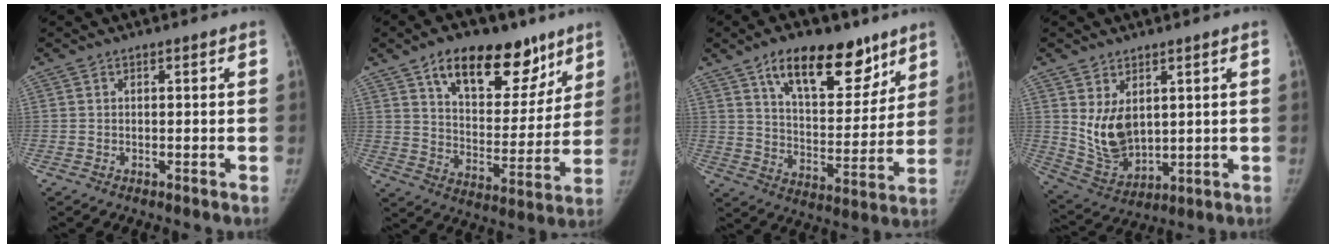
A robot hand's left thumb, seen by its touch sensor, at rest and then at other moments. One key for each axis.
{"total": 21.0, "fx": 12.7, "fy": 11.0, "fz": 12.5, "tx": -0.132, "ty": -0.045, "tz": 0.201}
{"total": 18.8, "fx": 11.7, "fy": 9.0, "fz": 11.8, "tx": -0.125, "ty": -0.054, "tz": 0.189}
{"total": 9.5, "fx": 2.4, "fy": 6.2, "fz": 6.8, "tx": -0.103, "ty": -0.025, "tz": 0.070}